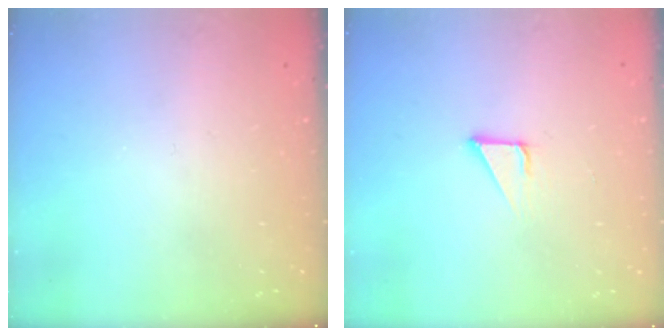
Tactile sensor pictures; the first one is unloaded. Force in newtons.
{"total": 2.1, "press": 2.1, "slide": 0.1}